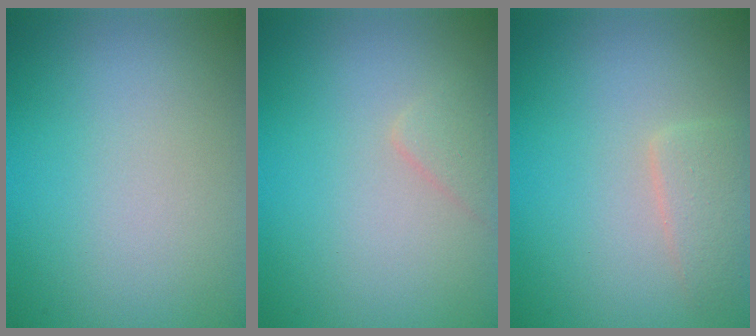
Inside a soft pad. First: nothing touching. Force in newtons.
{"total": 1.2, "press": 1.2, "slide": 0.1}
{"total": 2.0, "press": 2.0, "slide": 0.1}